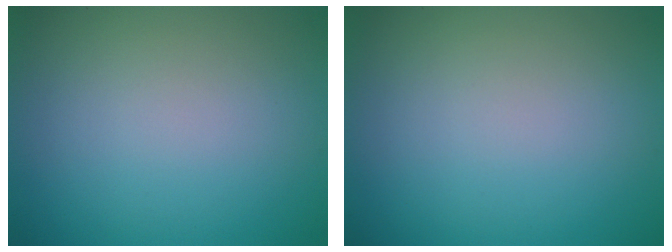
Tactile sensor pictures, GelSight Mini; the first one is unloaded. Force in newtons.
{"total": 0.0}